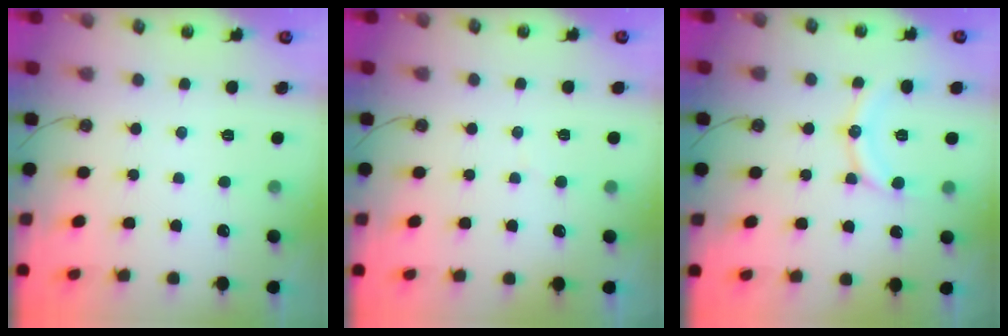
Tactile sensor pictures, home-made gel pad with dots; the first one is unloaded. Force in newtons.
{"total": 3.1, "press": 3.1, "slide": 0.4}
{"total": 10.6, "press": 10.6, "slide": 0.3}